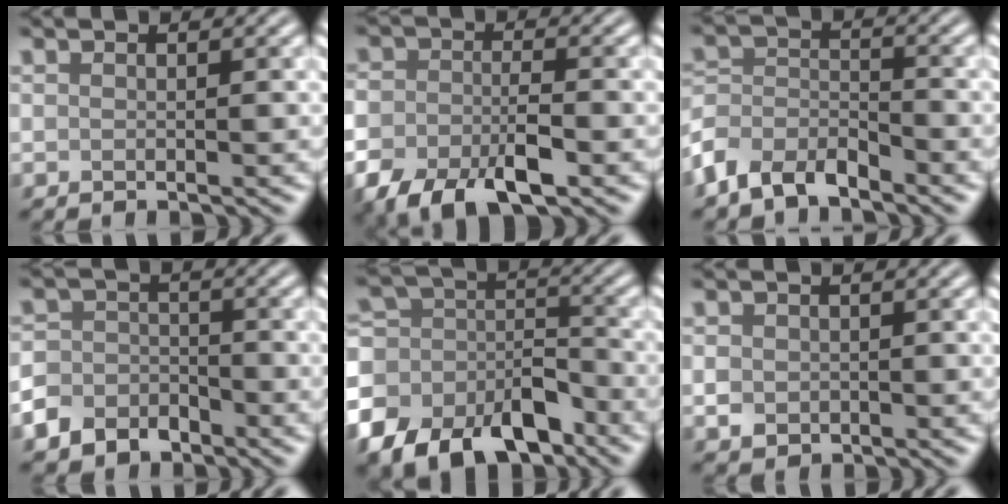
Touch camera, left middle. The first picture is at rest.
{"total": 7.2, "force": [-3.8, 3.6, 4.9], "torque": [-0.087, -0.009, -0.068]}
{"total": 5.0, "force": [-3.9, 2.4, 2.0], "torque": [-0.039, -0.001, -0.087]}
{"total": 4.6, "force": [-3.1, 3.2, 1.1], "torque": [-0.014, 0.000, -0.065]}
{"total": 12.3, "force": [-7.2, 7.5, 6.5], "torque": [-0.134, -0.027, -0.118]}
{"total": 1.8, "force": [-0.2, 1.7, 0.8], "torque": [-0.012, -0.004, -0.005]}